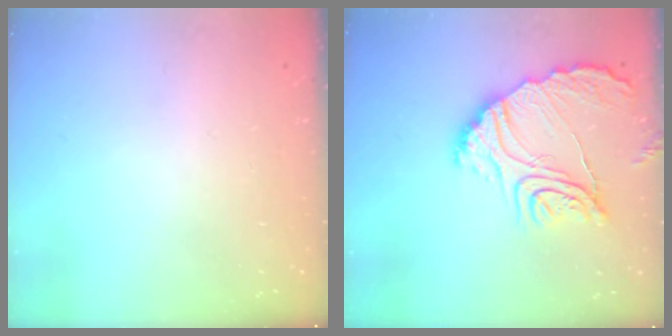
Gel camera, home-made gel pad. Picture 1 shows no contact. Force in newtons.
{"total": 18.5, "press": 18.5, "slide": 1.8}